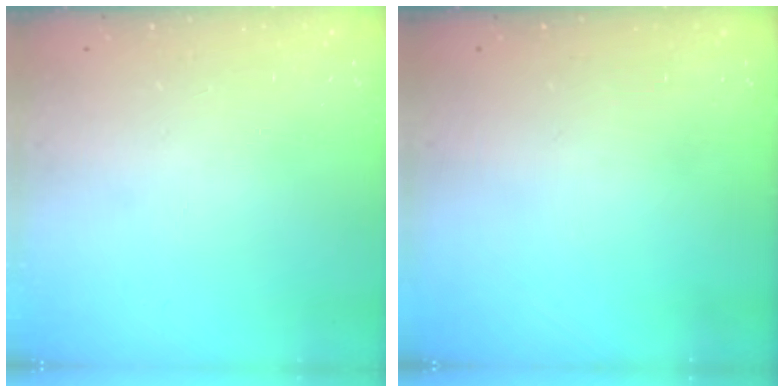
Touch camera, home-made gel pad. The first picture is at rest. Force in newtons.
{"total": 0.0}